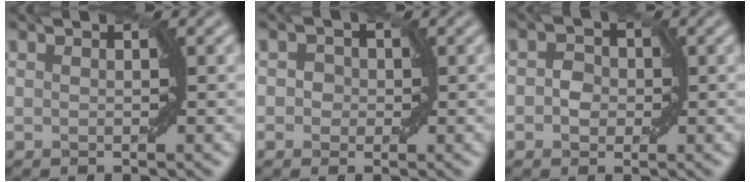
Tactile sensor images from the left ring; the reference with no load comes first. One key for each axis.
{"total": 1.8, "fx": 0.2, "fy": 1.7, "fz": 0.6, "tx": 0.004, "ty": 0.006, "tz": -0.009}
{"total": 2.0, "fx": -0.2, "fy": 1.8, "fz": 0.9, "tx": -0.013, "ty": 0.004, "tz": -0.007}